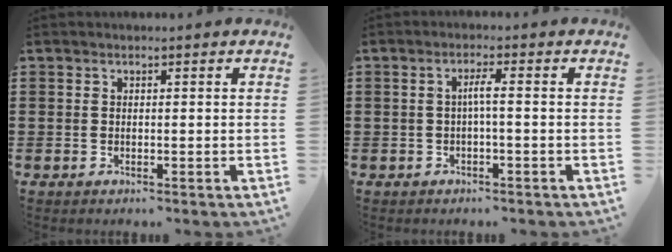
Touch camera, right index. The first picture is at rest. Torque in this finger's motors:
{"motor_torque": [0.80, 0.60, 0.12, 0.03]}